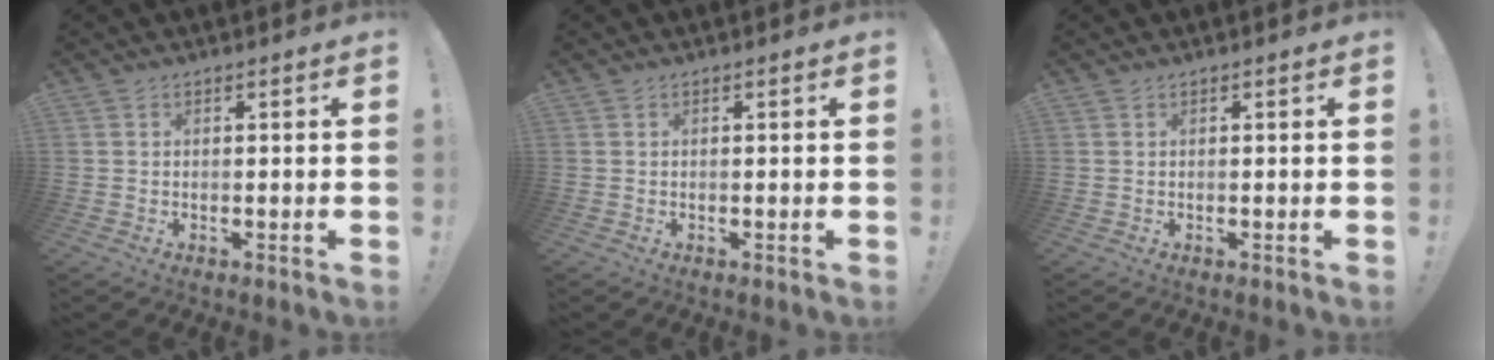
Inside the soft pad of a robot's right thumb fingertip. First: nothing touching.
{"total": 0.0}
{"total": 0.0}